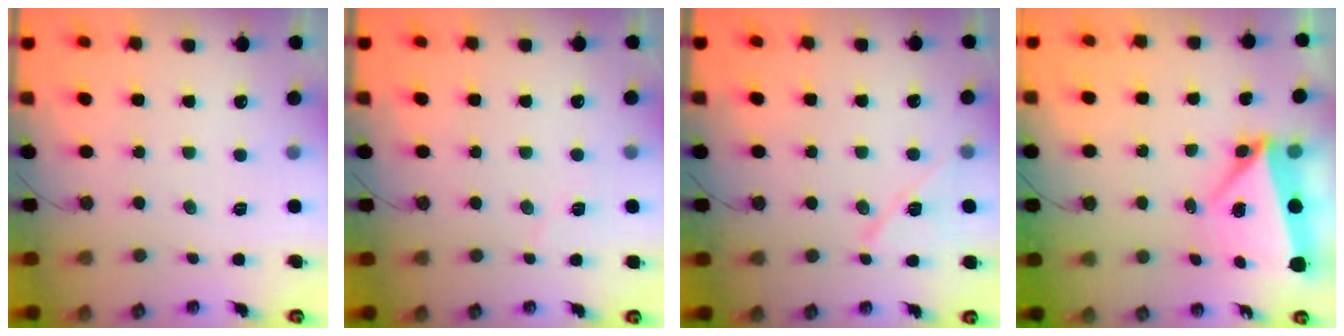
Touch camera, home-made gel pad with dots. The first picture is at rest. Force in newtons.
{"total": 5.8, "press": 5.2, "slide": 2.7}
{"total": 9.9, "press": 9.9, "slide": 0.5}
{"total": 5.4, "press": 4.9, "slide": 2.1}